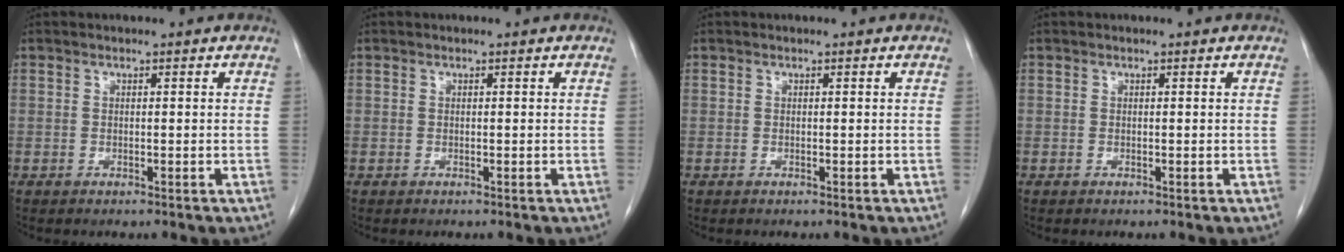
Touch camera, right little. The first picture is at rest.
{"total": 0.0}
{"total": 0.0}
{"total": 0.0}